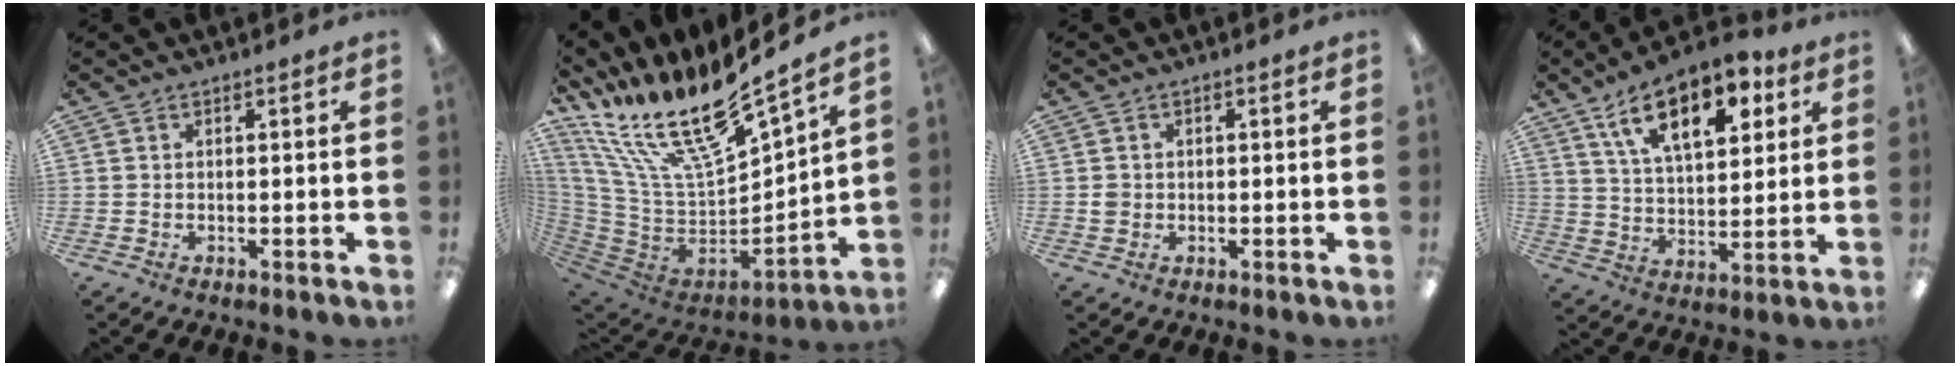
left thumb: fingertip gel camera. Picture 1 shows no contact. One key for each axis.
{"total": 22.0, "fx": 15.8, "fy": 5.8, "fz": 14.2, "tx": -0.271, "ty": -0.120, "tz": 0.271}
{"total": 1.7, "fx": -0.1, "fy": 1.5, "fz": 0.6, "tx": -0.003, "ty": 0.002, "tz": -0.005}
{"total": 16.3, "fx": 9.2, "fy": 8.1, "fz": 10.8, "tx": -0.158, "ty": -0.029, "tz": 0.156}